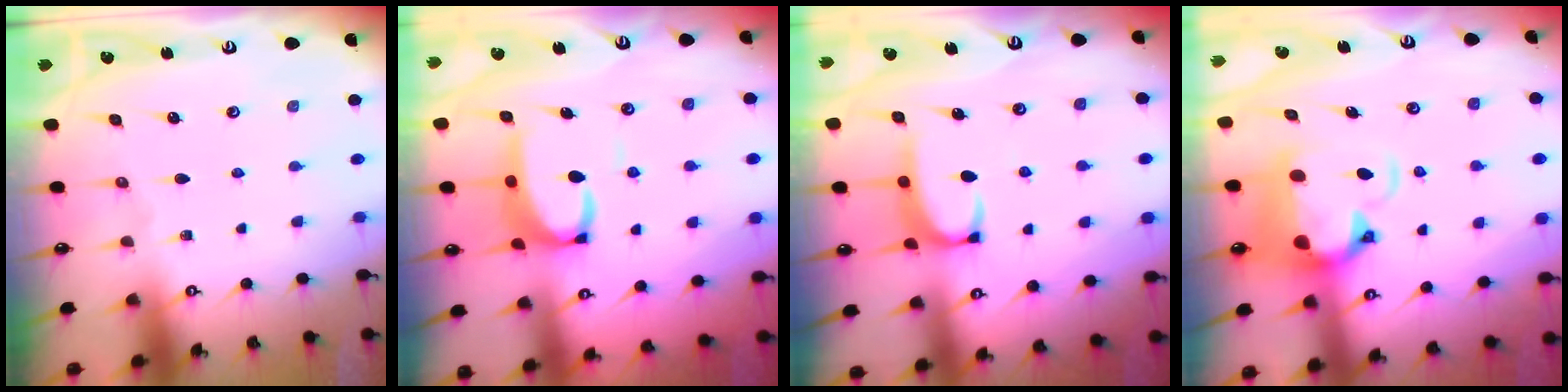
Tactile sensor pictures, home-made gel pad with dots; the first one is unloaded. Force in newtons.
{"total": 6.9, "press": 6.9, "slide": 0.9}
{"total": 2.2, "press": 2.1, "slide": 0.7}
{"total": 3.2, "press": 2.8, "slide": 1.5}